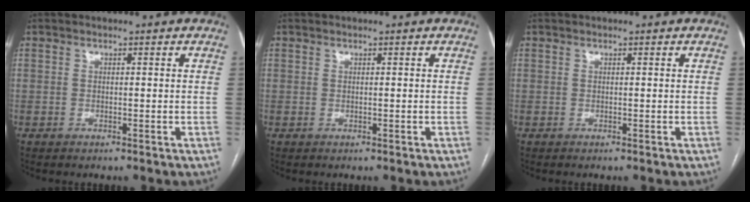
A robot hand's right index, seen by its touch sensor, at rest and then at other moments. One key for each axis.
{"total": 0.0}
{"total": 0.0}